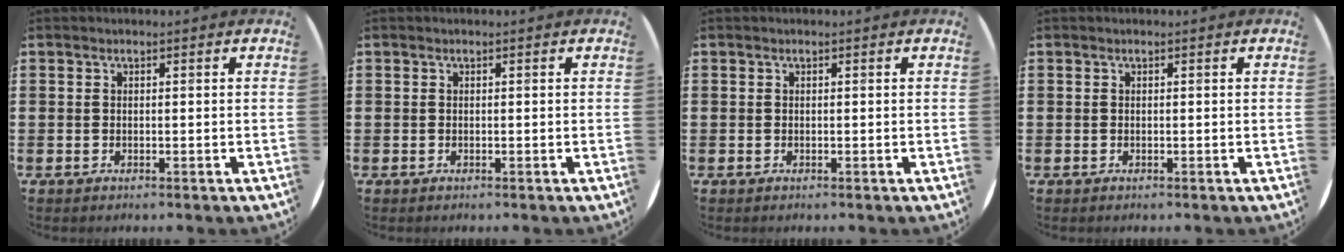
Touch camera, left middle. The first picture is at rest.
{"total": 0.0}
{"total": 0.0}
{"total": 0.0}